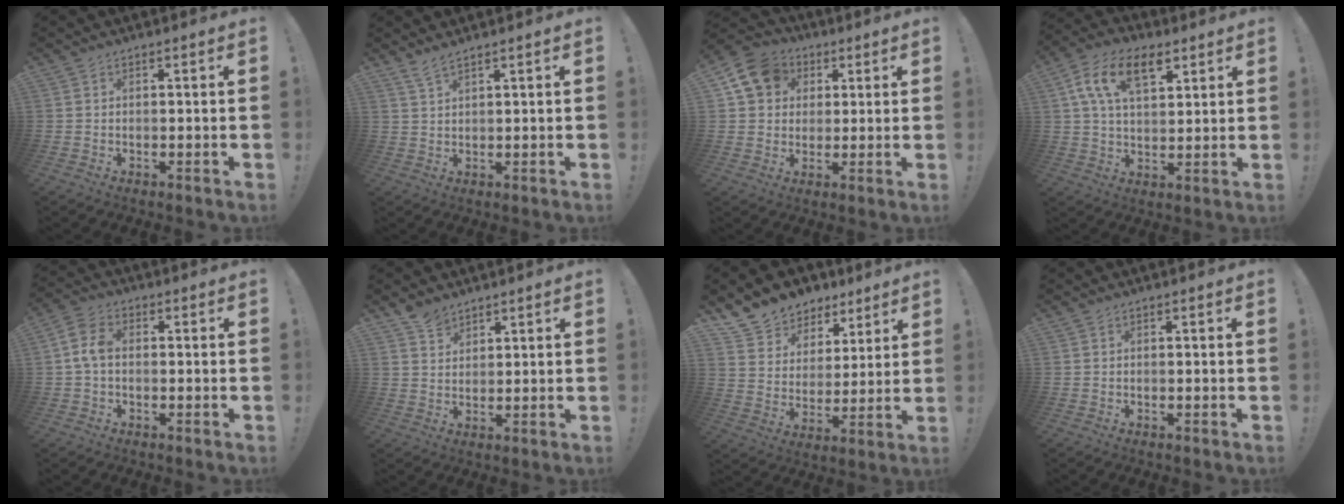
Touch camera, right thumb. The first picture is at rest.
{"total": 3.4, "force": [2.8, 0.4, 1.9], "torque": [-0.048, -0.010, 0.053]}
{"total": 12.1, "force": [4.1, 10.2, 5.0], "torque": [-0.068, -0.010, 0.084]}
{"total": 13.8, "force": [6.2, 7.8, 9.5], "torque": [-0.155, -0.005, 0.115]}
{"total": 6.3, "force": [-0.4, 3.8, 5.0], "torque": [-0.101, 0.013, -0.003]}
{"total": 4.9, "force": [4.1, 2.5, 0.9], "torque": [-0.006, -0.024, 0.076]}
{"total": 10.4, "force": [7.5, 7.0, 1.6], "torque": [-0.040, -0.056, 0.147]}
{"total": 0.0}